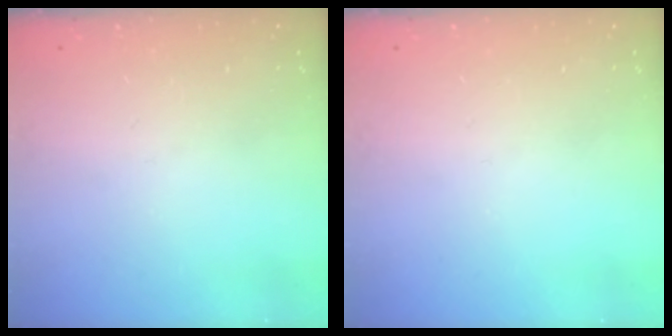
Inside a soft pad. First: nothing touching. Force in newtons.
{"total": 0.0}